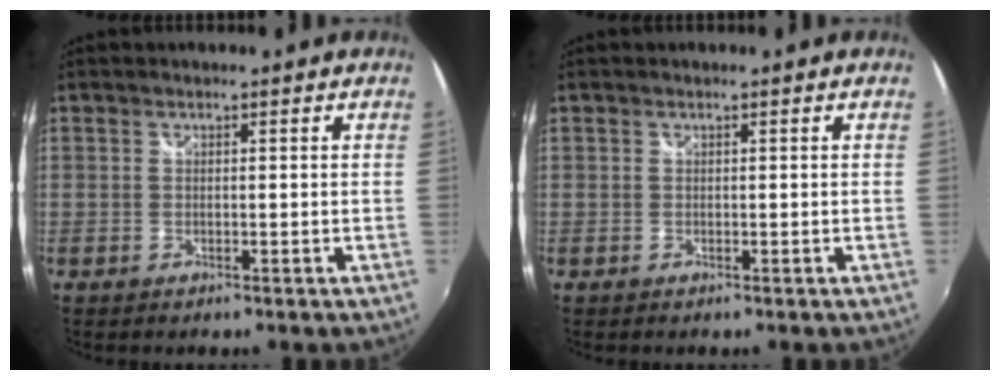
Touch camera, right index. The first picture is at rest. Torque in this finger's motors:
{"motor_torque": [-0.06, 0.02, -0.53, -0.11]}